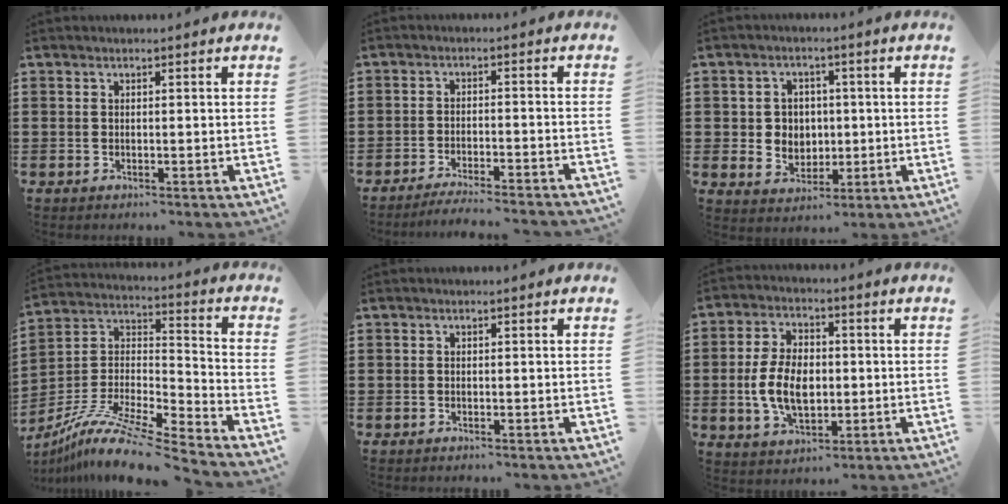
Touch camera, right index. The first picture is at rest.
{"total": 3.6, "force": [-3.5, -0.3, 0.8], "torque": [-0.016, -0.004, -0.070]}
{"total": 4.3, "force": [0.7, 4.2, 1.0], "torque": [-0.030, 0.011, 0.008]}
{"total": 12.1, "force": [-10.3, 0.8, 6.3], "torque": [-0.128, 0.005, -0.205]}
{"total": 0.0}
{"total": 8.7, "force": [-0.7, 5.4, 6.8], "torque": [-0.150, 0.009, -0.016]}